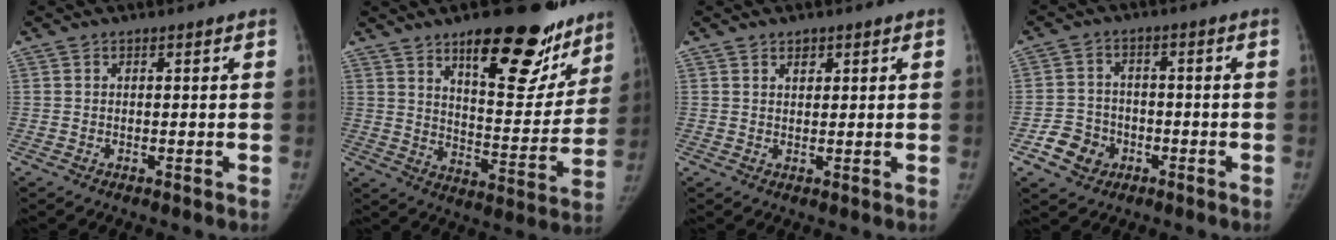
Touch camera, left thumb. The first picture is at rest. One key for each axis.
{"total": 22.9, "fx": 14.8, "fy": 8.8, "fz": 15.2, "tx": -0.148, "ty": -0.082, "tz": 0.212}
{"total": 1.8, "fx": 1.1, "fy": 1.1, "fz": 0.8, "tx": -0.001, "ty": -0.006, "tz": 0.016}
{"total": 6.8, "fx": -3.0, "fy": 5.7, "fz": 2.1, "tx": -0.015, "ty": 0.019, "tz": -0.050}